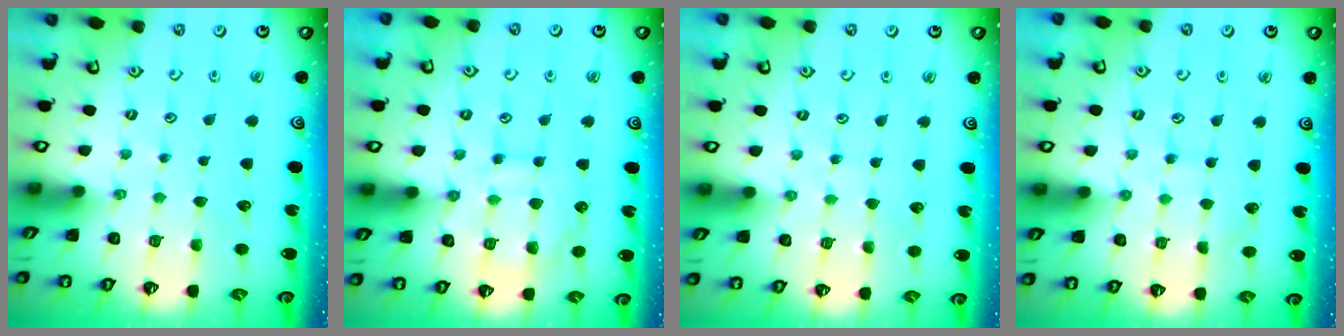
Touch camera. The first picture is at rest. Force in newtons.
{"total": 11.9, "press": 11.9, "slide": 1.2}
{"total": 2.6, "press": 2.6, "slide": 0.3}
{"total": 5.0, "press": 5.0, "slide": 0.4}